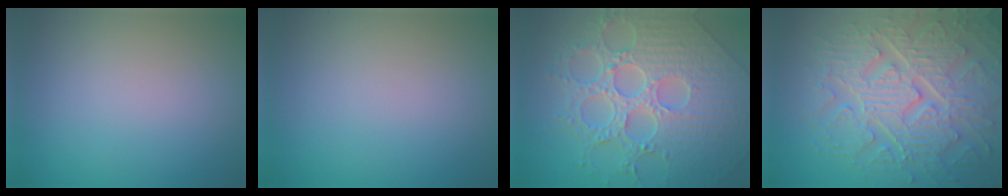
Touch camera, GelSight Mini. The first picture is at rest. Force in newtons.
{"total": 0.0}
{"total": 9.4, "press": 7.0, "slide": 6.3}
{"total": 9.4, "press": 6.8, "slide": 6.5}